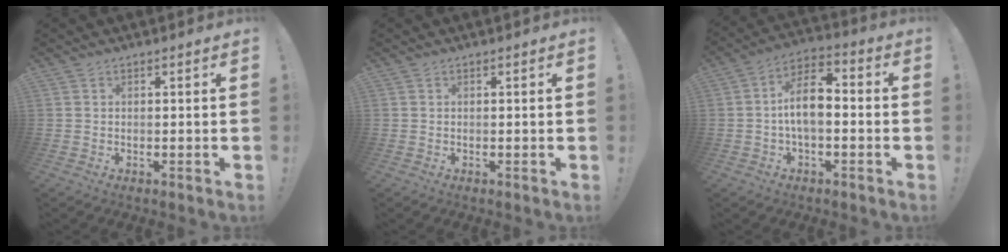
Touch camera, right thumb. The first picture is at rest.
{"total": 0.0}
{"total": 10.7, "force": [-1.0, 5.5, 9.1], "torque": [-0.171, 0.016, -0.014]}